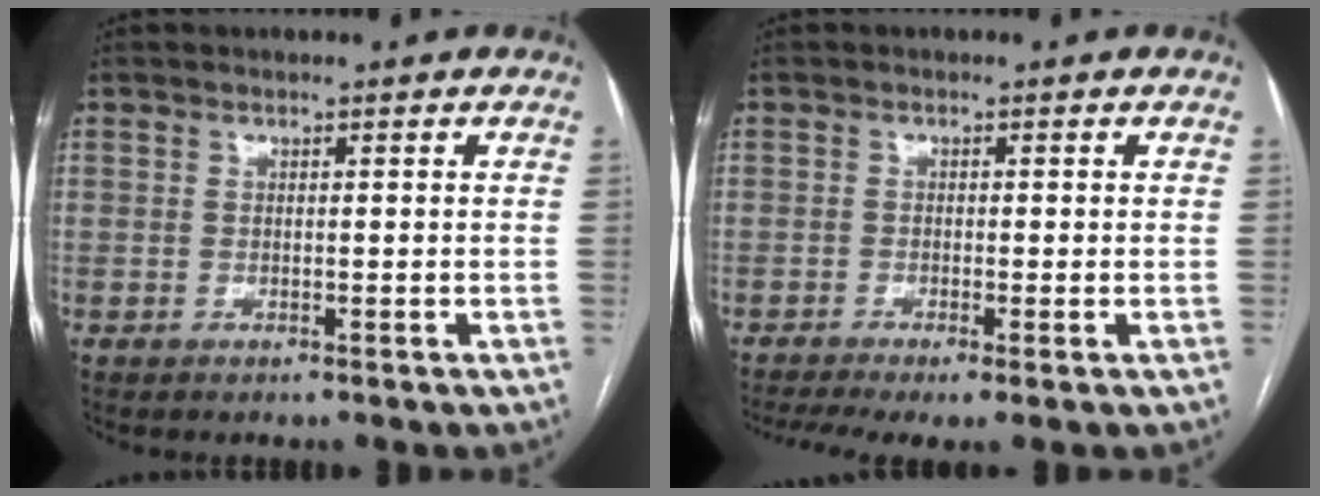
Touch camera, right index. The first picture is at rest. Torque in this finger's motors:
{"motor_torque": [1.03, -0.44, 0.16, 0.05]}